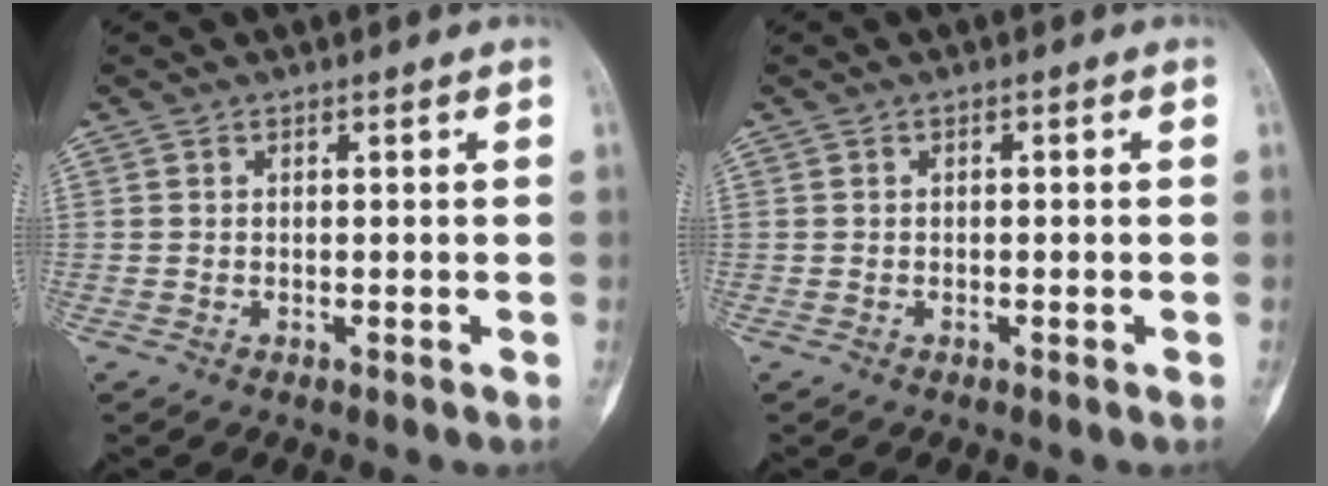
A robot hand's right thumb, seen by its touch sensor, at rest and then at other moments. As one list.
[{"total": 0.6, "force": [-0.1, 0.3, 0.5], "torque": [-0.004, 0.001, -0.003]}]